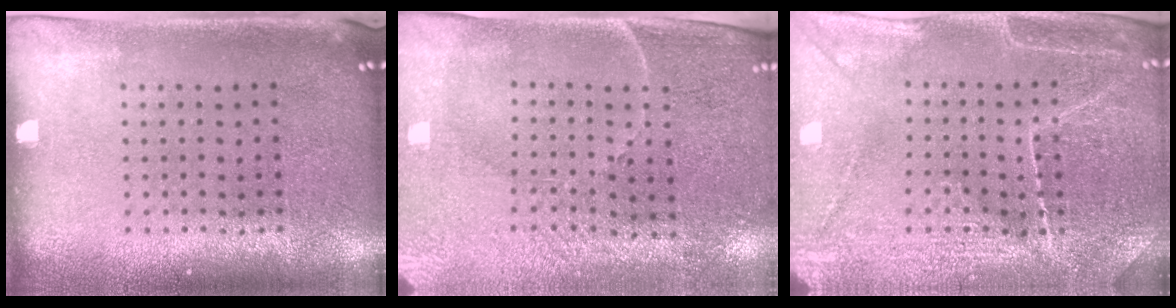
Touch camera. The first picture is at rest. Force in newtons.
{"total": 3.4, "press": 3.3, "slide": 1.0}
{"total": 3.8, "press": 3.7, "slide": 0.9}